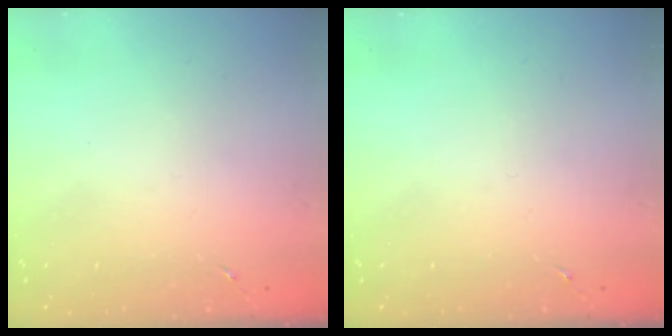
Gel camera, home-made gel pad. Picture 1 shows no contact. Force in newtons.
{"total": 0.0}